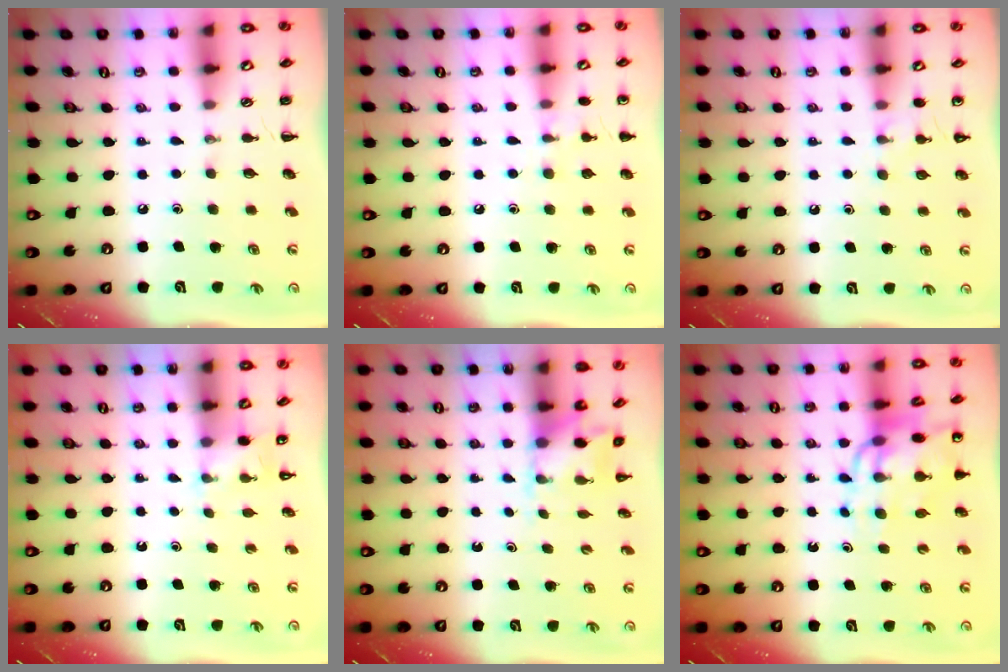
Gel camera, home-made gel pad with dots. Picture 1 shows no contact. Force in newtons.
{"total": 7.0, "press": 6.6, "slide": 2.2}
{"total": 6.0, "press": 5.7, "slide": 1.8}
{"total": 2.2, "press": 2.1, "slide": 0.7}
{"total": 2.5, "press": 2.5, "slide": 0.5}
{"total": 13.2, "press": 12.7, "slide": 3.7}